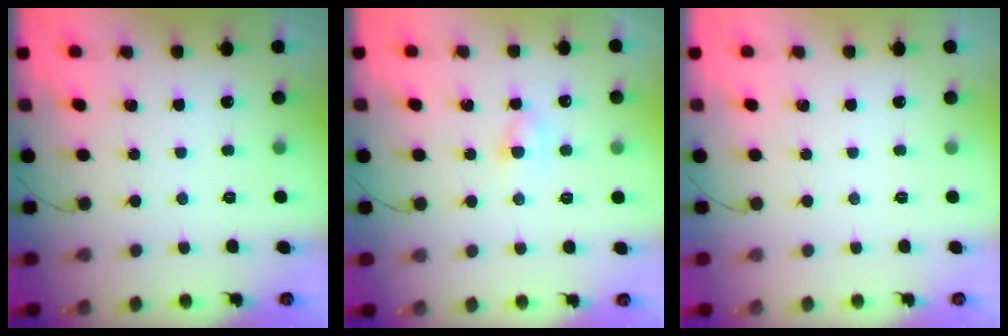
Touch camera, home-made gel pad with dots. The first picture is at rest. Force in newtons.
{"total": 2.9, "press": 2.8, "slide": 0.9}
{"total": 0.0}